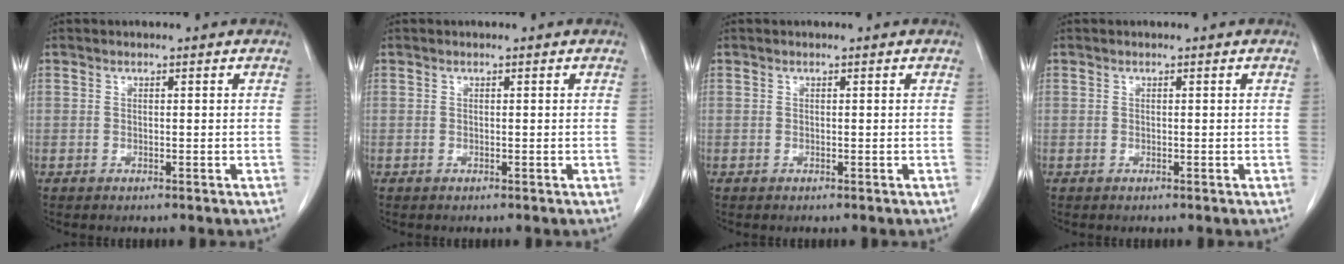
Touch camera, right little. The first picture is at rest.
{"total": 0.0}
{"total": 0.0}
{"total": 0.0}